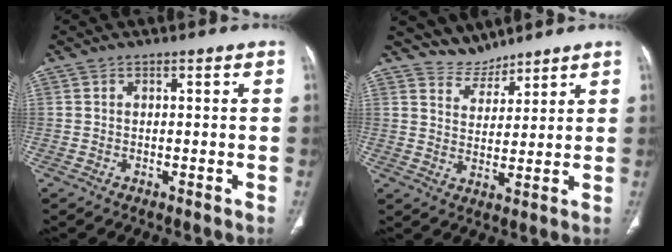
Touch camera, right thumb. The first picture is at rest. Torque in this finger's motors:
{"motor_torque": [-1.95, 1.77, -0.41, 0.66, 0.02]}